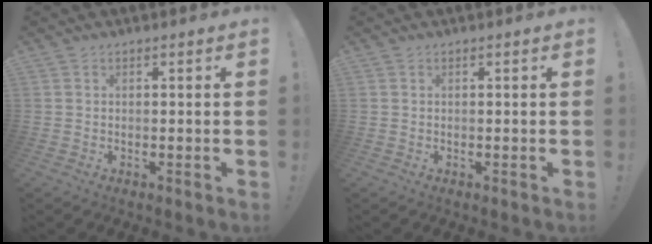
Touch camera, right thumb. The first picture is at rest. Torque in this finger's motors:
{"motor_torque": [0.19, -0.12, 0.11, -0.11, 0.00]}